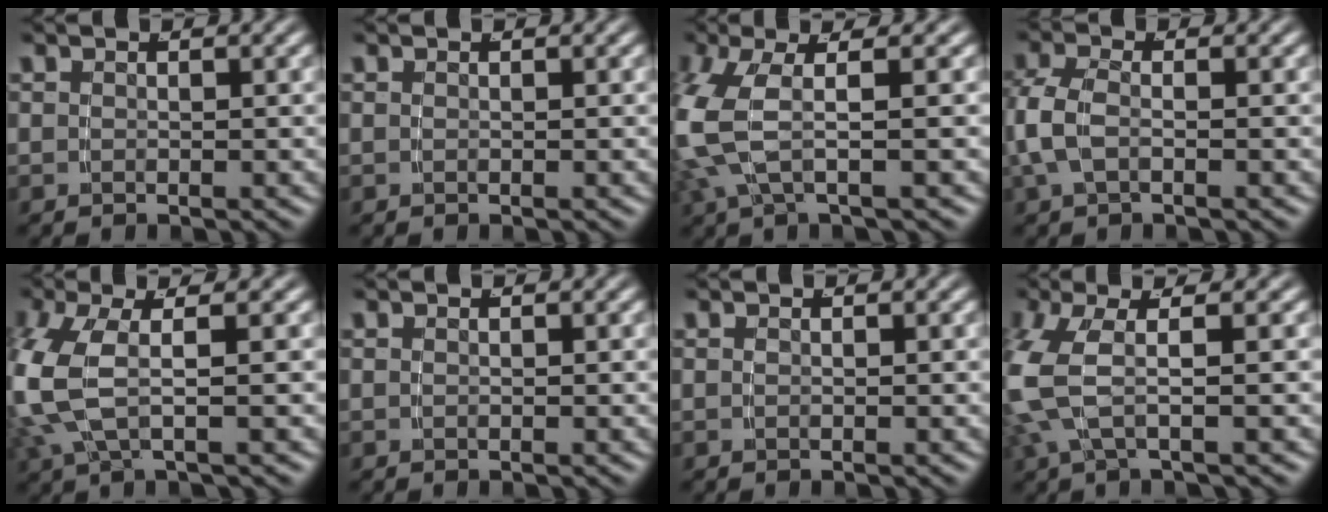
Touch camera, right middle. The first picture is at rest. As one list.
[{"total": 0.0}, {"total": 5.9, "force": [0.6, 2.8, 5.2], "torque": [-0.124, 0.003, 0.008]}, {"total": 2.9, "force": [-0.4, 1.6, 2.4], "torque": [-0.071, -0.012, 0.002]}, {"total": 6.3, "force": [0.2, 3.4, 5.2], "torque": [-0.135, -0.005, 0.007]}, {"total": 0.0}, {"total": 0.0}, {"total": 5.4, "force": [0.7, 2.3, 4.8], "torque": [-0.112, 0.007, 0.009]}]